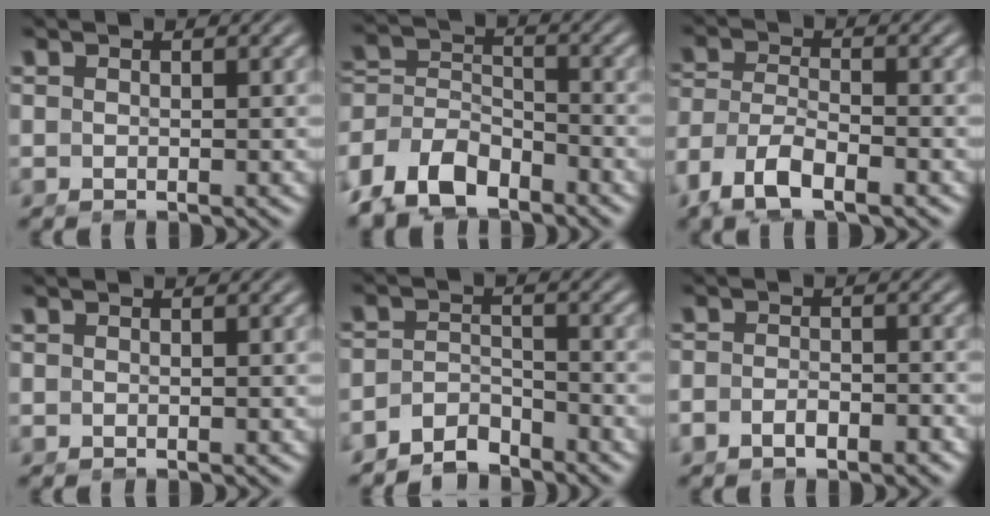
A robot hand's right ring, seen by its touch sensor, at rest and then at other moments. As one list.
[{"total": 8.1, "force": [-4.3, 5.8, 3.6], "torque": [-0.099, -0.052, -0.056]}, {"total": 6.2, "force": [-3.1, 3.9, 3.7], "torque": [-0.100, -0.035, -0.038]}, {"total": 0.0}, {"total": 5.2, "force": [-4.2, 2.6, 1.8], "torque": [-0.030, -0.026, -0.065]}, {"total": 2.5, "force": [-1.9, 1.2, 1.1], "torque": [-0.018, -0.003, -0.034]}]